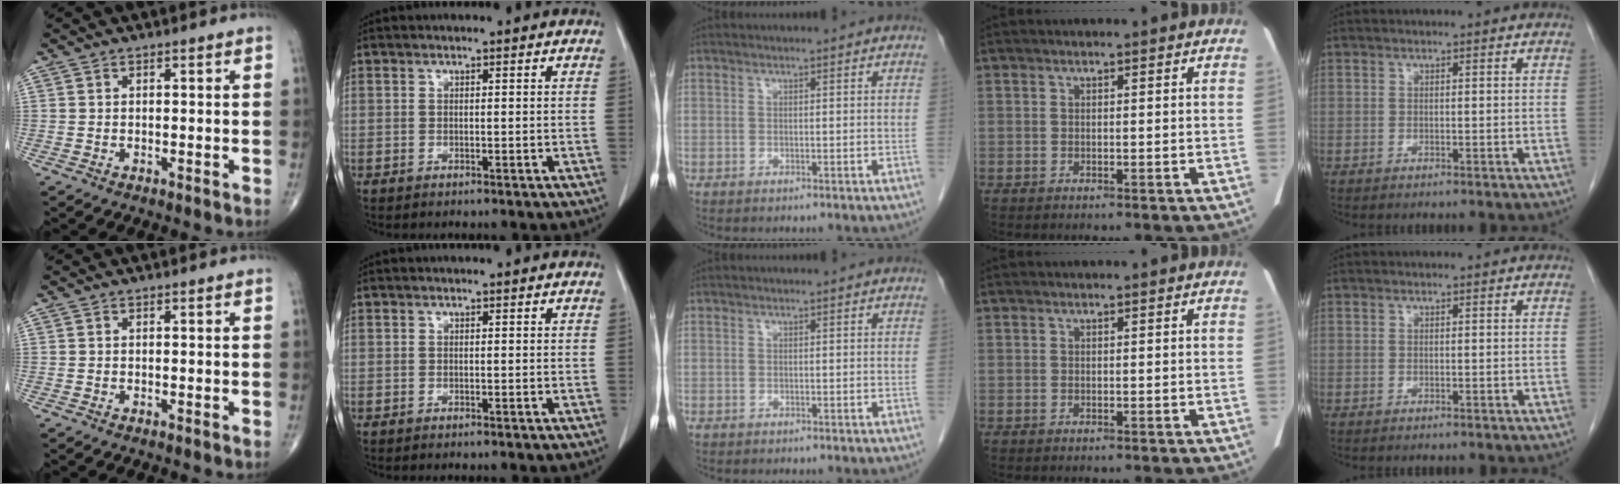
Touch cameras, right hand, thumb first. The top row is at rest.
{}